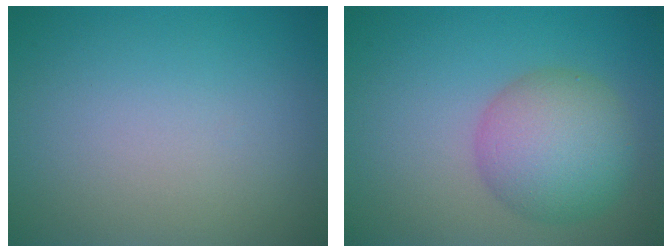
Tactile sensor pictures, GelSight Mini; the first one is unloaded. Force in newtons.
{"total": 6.2, "press": 6.2, "slide": 0.1}